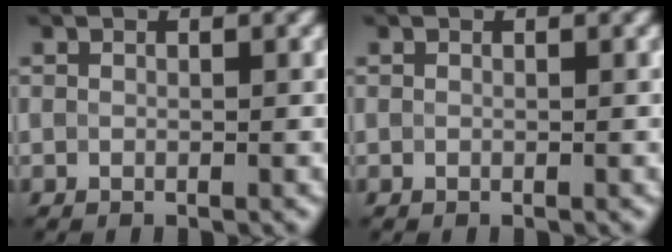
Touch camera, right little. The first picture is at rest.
{"total": 0.0}